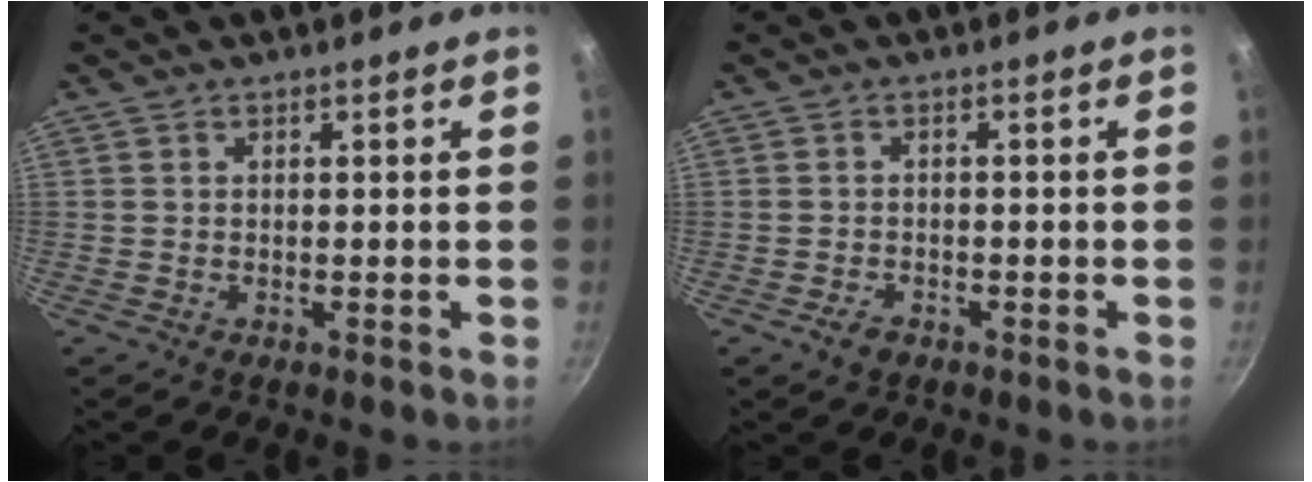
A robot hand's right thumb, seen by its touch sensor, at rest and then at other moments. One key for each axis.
{"total": 2.6, "fx": -1.6, "fy": 1.6, "fz": 1.3, "tx": -0.023, "ty": 0.012, "tz": -0.026}